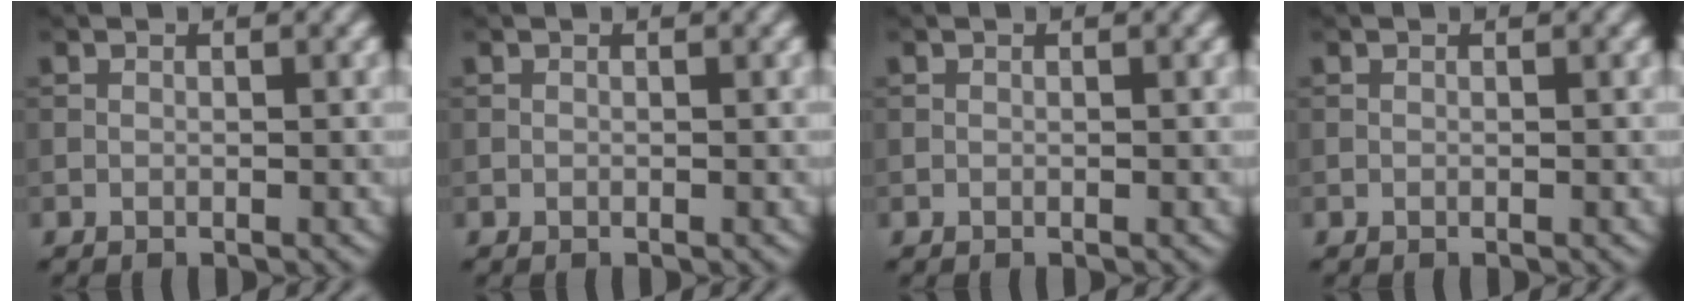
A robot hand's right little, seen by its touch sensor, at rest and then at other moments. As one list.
[{"total": 0.0}, {"total": 0.0}, {"total": 0.0}]